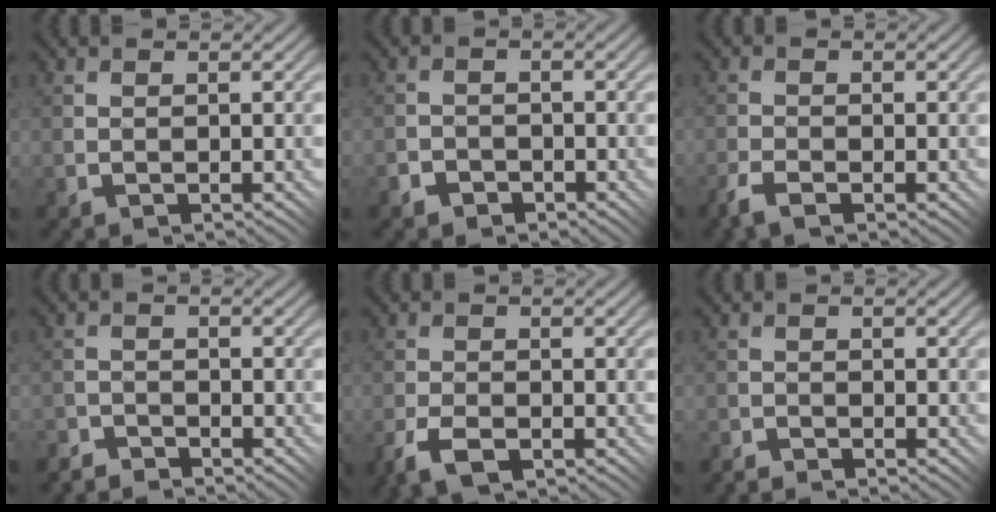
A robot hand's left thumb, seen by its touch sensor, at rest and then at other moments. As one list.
[{"total": 2.3, "force": [-1.8, 1.5, 0.3], "torque": [0.005, 0.011, -0.037]}, {"total": 3.2, "force": [-2.1, 1.2, 2.2], "torque": [-0.047, -0.002, -0.043]}, {"total": 2.6, "force": [-2.5, 0.4, 0.0], "torque": [0.007, 0.009, -0.053]}, {"total": 4.4, "force": [-2.6, 2.1, 2.9], "torque": [-0.059, -0.002, -0.052]}, {"total": 1.9, "force": [-1.9, 0.1, 0.1], "torque": [-0.001, 0.003, -0.040]}]